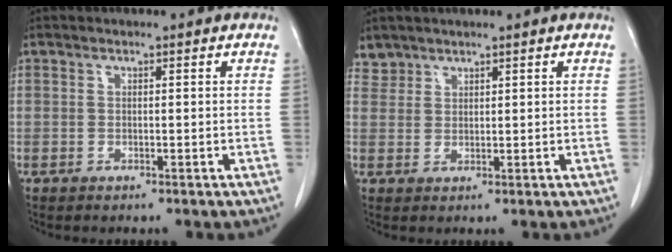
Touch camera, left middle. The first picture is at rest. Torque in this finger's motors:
{"motor_torque": [0.04, -0.02, -0.01, -0.01]}